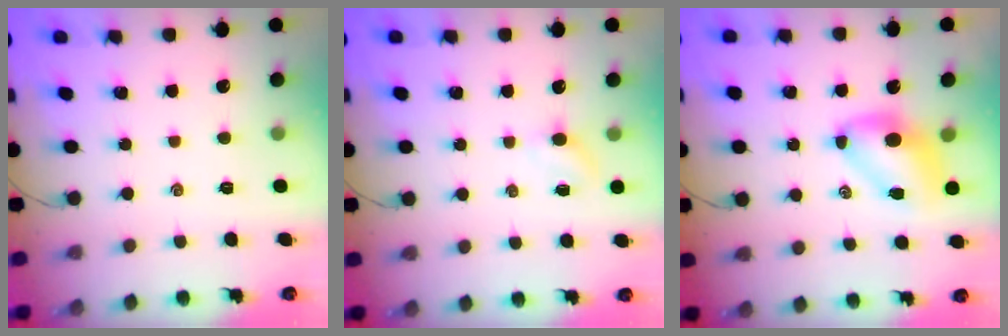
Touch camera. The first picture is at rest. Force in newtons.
{"total": 2.1, "press": 2.0, "slide": 0.7}
{"total": 6.9, "press": 6.8, "slide": 1.2}